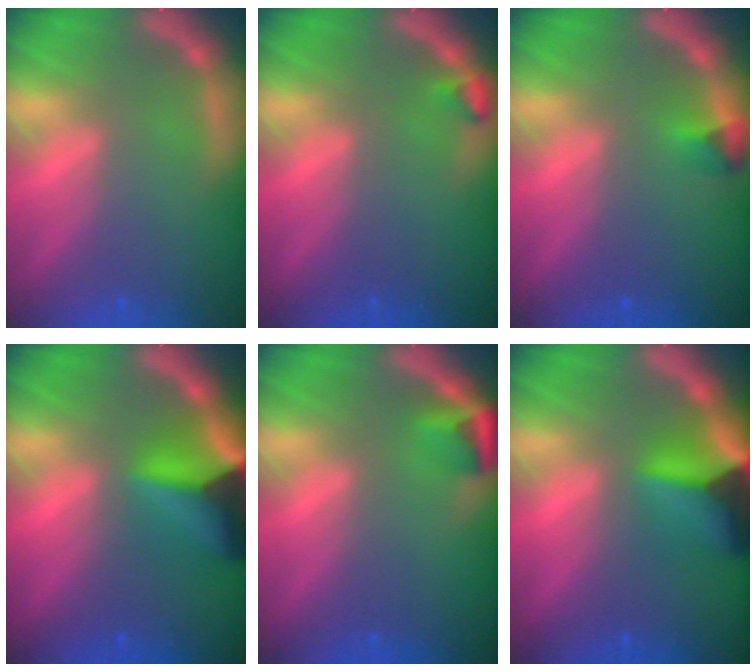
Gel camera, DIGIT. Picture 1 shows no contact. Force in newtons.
{"total": 0.9}
{"total": 1.4}
{"total": 9.6}
{"total": 2.4}
{"total": 8.4}